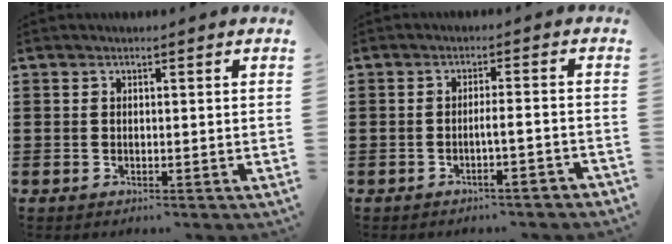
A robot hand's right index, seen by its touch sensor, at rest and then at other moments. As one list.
[{"total": 2.7, "force": [-1.6, 0.0, 2.2], "torque": [-0.042, -0.002, -0.033]}]